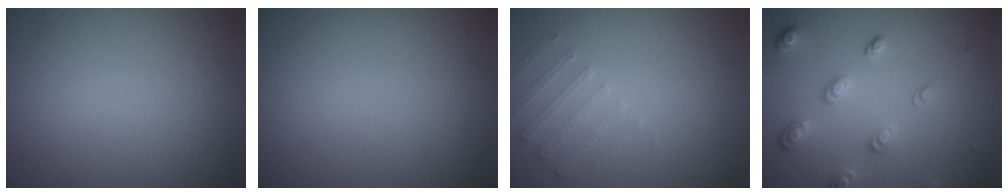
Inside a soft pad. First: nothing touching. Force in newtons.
{"total": 0.0}
{"total": 1.5, "press": 1.0, "slide": 1.1}
{"total": 3.3, "press": 2.6, "slide": 2.1}